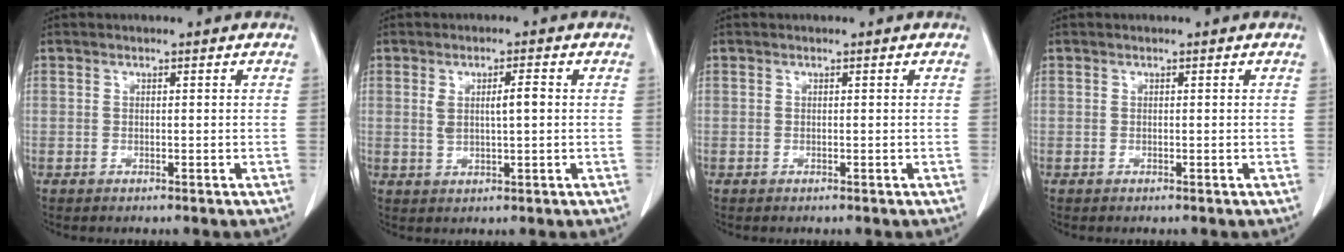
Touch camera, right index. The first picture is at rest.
{"total": 3.8, "force": [0.7, 0.7, 3.7], "torque": [-0.064, 0.007, 0.017]}
{"total": 0.0}
{"total": 0.0}